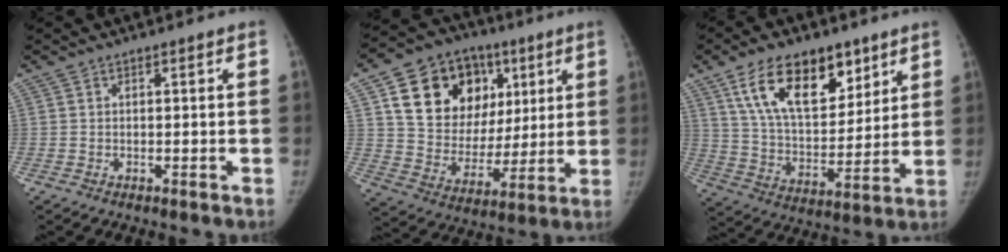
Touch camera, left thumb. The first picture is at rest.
{"total": 22.0, "force": [8.1, 16.2, 12.4], "torque": [-0.164, 0.001, 0.144]}
{"total": 18.5, "force": [10.4, 10.0, 11.6], "torque": [-0.149, -0.046, 0.188]}